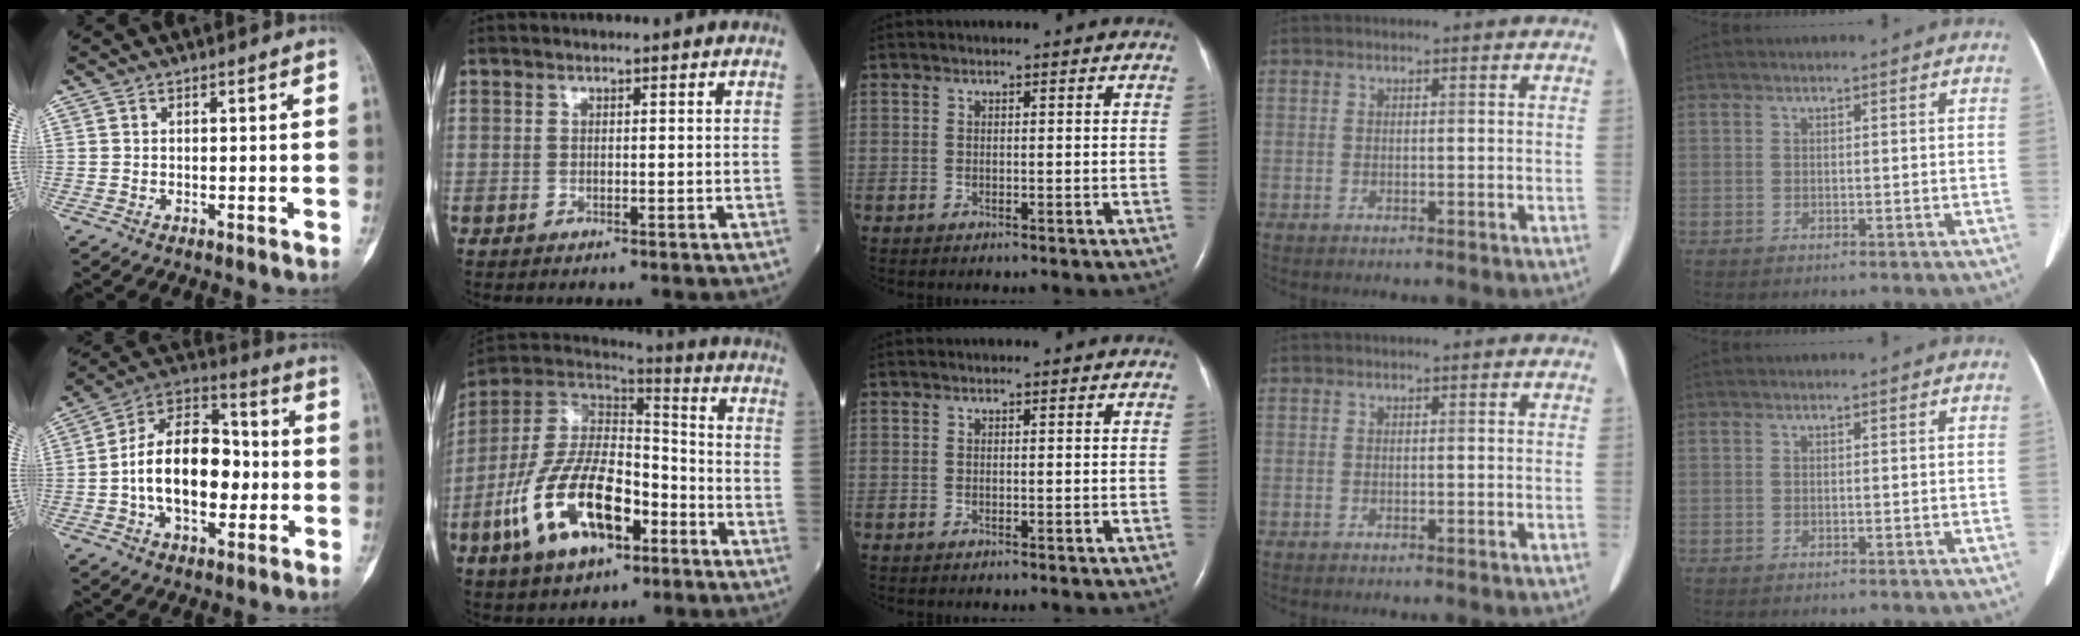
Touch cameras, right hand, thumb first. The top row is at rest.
{"thumb": {"total": 18.3, "force": [-1.8, 11.0, 14.5], "torque": [-0.217, 0.034, -0.035]}, "index": {"total": 18.3, "force": [-7.6, 8.0, 14.6], "torque": [-0.300, 0.005, -0.135]}}